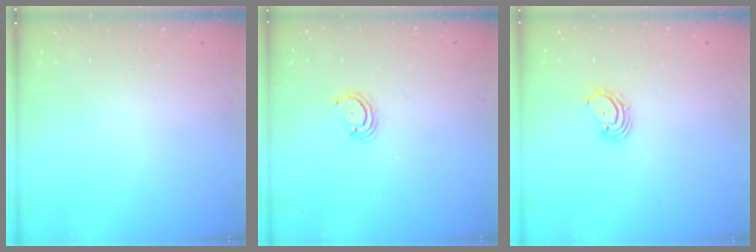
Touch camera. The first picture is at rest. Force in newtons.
{"total": 3.5, "press": 3.4, "slide": 0.4}
{"total": 3.2, "press": 3.2, "slide": 0.1}